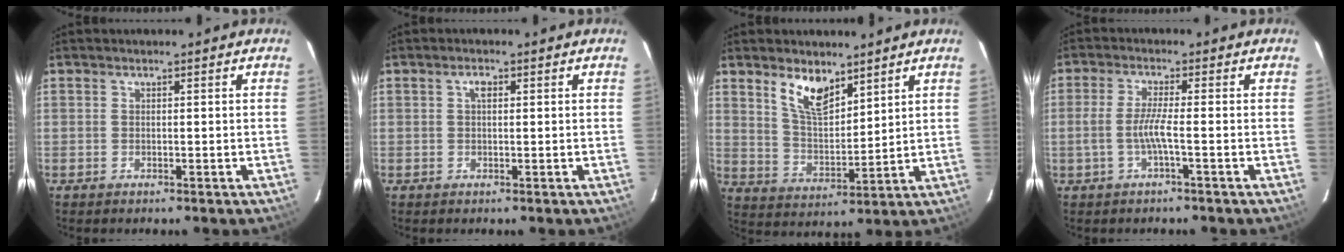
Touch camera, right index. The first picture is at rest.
{"total": 1.5, "force": [0.4, 0.8, 1.2], "torque": [-0.022, 0.006, 0.006]}
{"total": 8.7, "force": [5.8, 3.6, 5.4], "torque": [-0.095, 0.003, 0.117]}
{"total": 4.2, "force": [-1.4, -0.3, 4.0], "torque": [-0.088, -0.001, -0.025]}